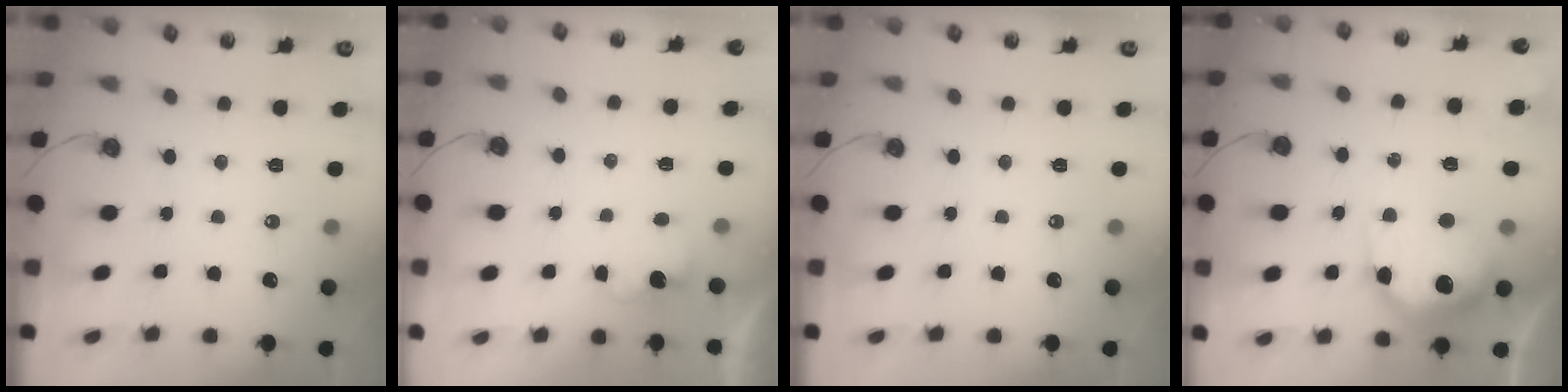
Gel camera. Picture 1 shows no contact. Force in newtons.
{"total": 1.8, "press": 1.6, "slide": 0.8}
{"total": 0.0}
{"total": 22.9, "press": 22.8, "slide": 1.9}